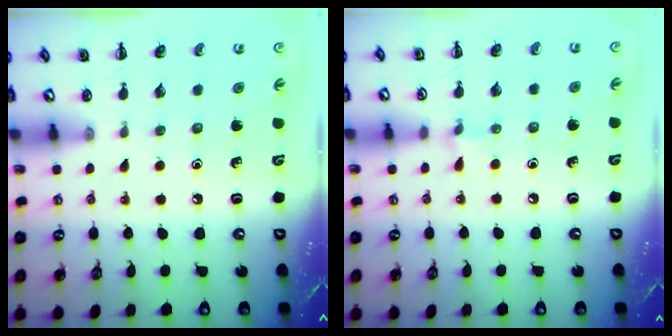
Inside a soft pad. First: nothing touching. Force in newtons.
{"total": 5.0, "press": 4.6, "slide": 1.8}